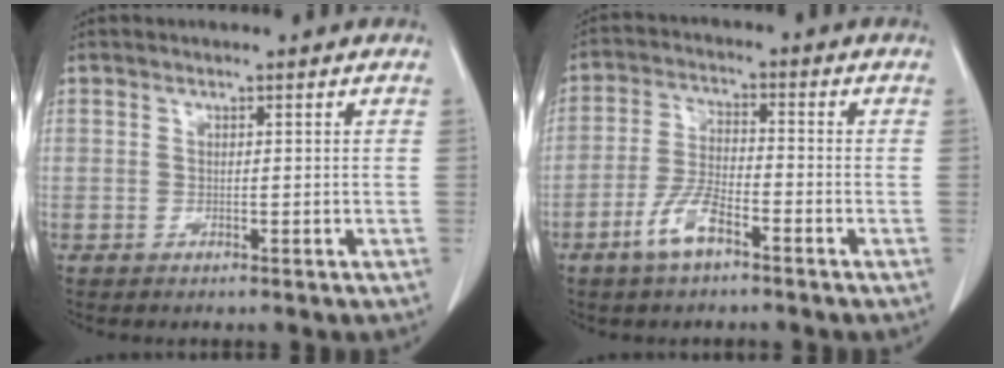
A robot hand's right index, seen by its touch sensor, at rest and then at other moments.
{"total": 6.3, "force": [-3.8, 1.7, 4.7], "torque": [-0.101, -0.001, -0.075]}